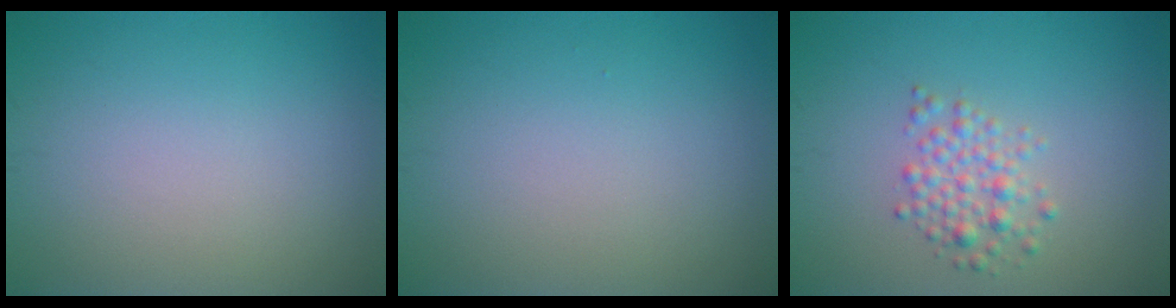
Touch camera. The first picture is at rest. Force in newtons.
{"total": 0.0}
{"total": 2.5, "press": 2.5, "slide": 0.1}